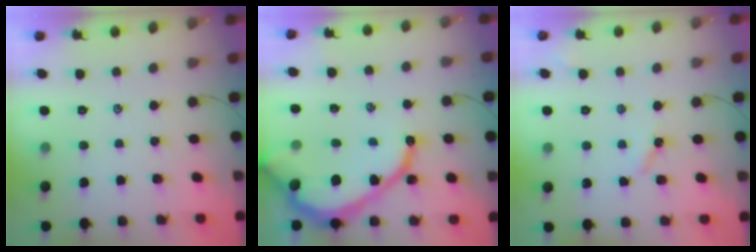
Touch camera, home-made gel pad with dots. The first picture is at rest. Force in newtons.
{"total": 16.2, "press": 16.2, "slide": 1.5}
{"total": 3.0, "press": 2.9, "slide": 0.6}